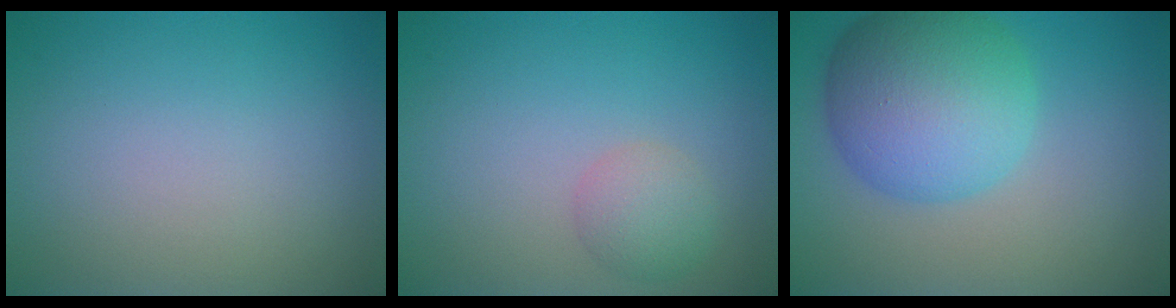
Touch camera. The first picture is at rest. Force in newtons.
{"total": 2.1, "press": 2.1, "slide": 0.1}
{"total": 8.9, "press": 8.9, "slide": 0.2}